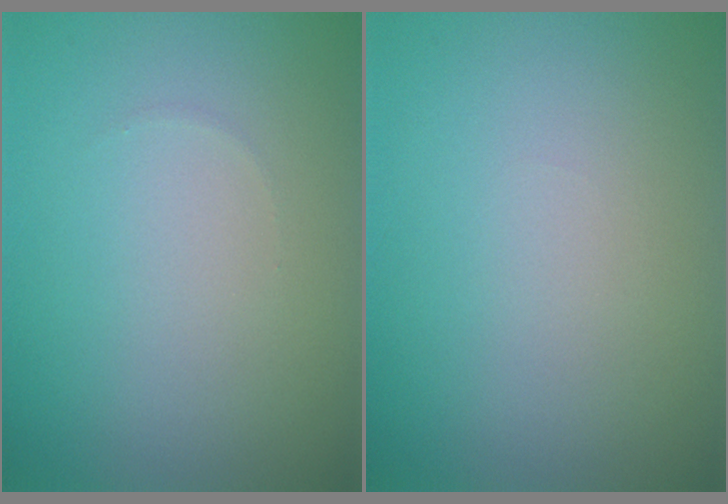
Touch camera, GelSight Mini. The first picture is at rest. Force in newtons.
{"total": 0.0}